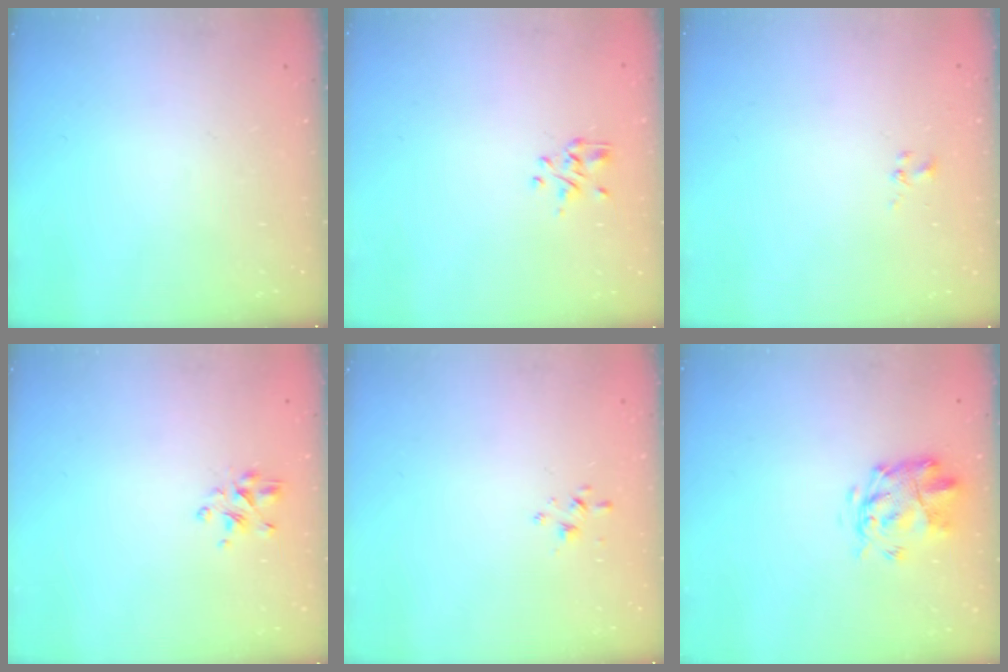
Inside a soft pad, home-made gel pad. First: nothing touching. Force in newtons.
{"total": 1.3, "press": 1.2, "slide": 0.5}
{"total": 0.8, "press": 0.8, "slide": 0.3}
{"total": 3.2, "press": 2.9, "slide": 1.2}
{"total": 1.7, "press": 1.7, "slide": 0.4}
{"total": 4.7, "press": 4.6, "slide": 1.3}